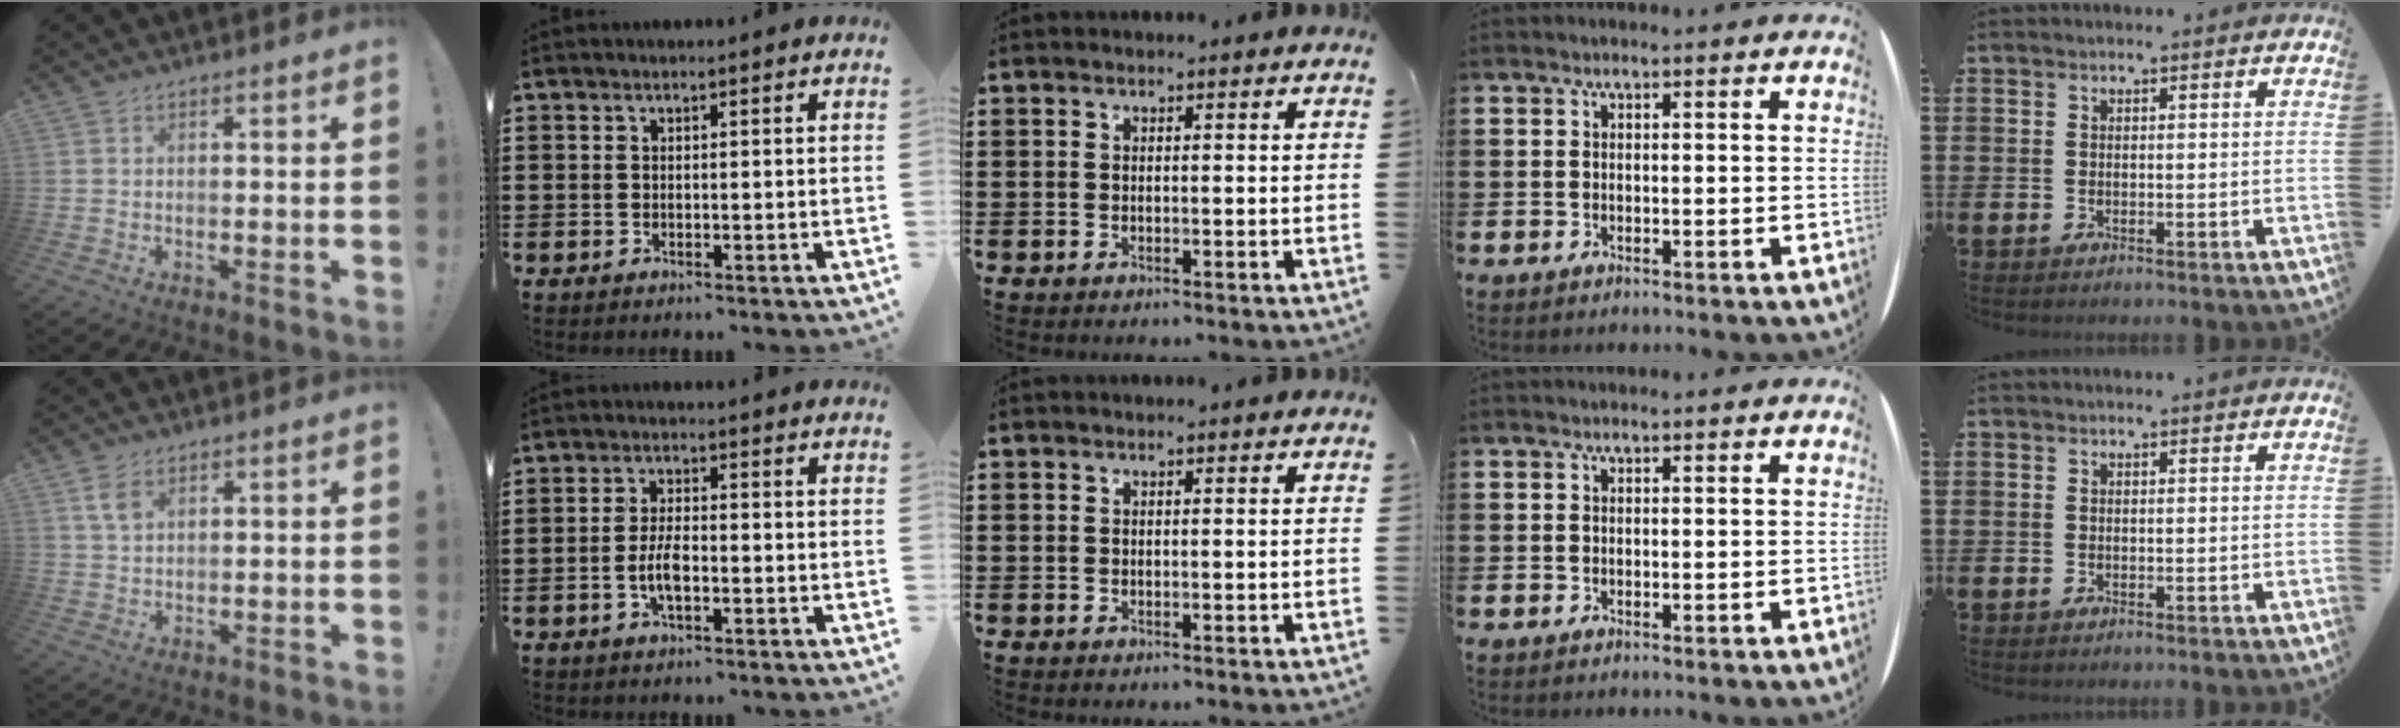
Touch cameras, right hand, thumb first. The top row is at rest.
{"thumb": {"total": 4.4, "force": [2.2, 2.4, 2.9], "torque": [-0.052, -0.004, 0.043]}, "index": {"total": 4.3, "force": [-1.1, 1.4, 3.9], "torque": [-0.091, -0.005, -0.024]}}